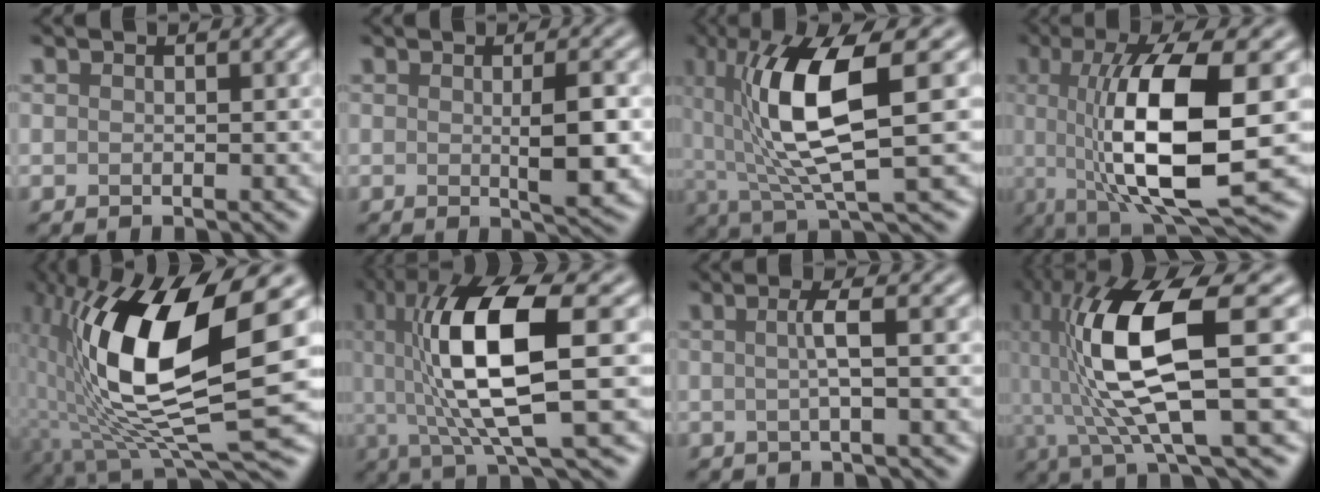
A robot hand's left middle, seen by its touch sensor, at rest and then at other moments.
{"total": 3.7, "force": [-0.1, 0.7, 3.7], "torque": [-0.053, -0.002, 0.000]}
{"total": 9.6, "force": [1.4, 2.4, 9.2], "torque": [-0.164, -0.003, 0.031]}
{"total": 11.7, "force": [-0.4, 3.3, 11.3], "torque": [-0.182, -0.008, -0.007]}
{"total": 13.2, "force": [1.2, 4.0, 12.6], "torque": [-0.225, -0.011, 0.019]}
{"total": 11.7, "force": [0.9, 3.2, 11.3], "torque": [-0.204, 0.005, 0.022]}
{"total": 2.6, "force": [0.0, 0.5, 2.5], "torque": [-0.043, 0.001, -0.005]}
{"total": 11.7, "force": [0.3, 2.9, 11.3], "torque": [-0.225, 0.004, 0.014]}